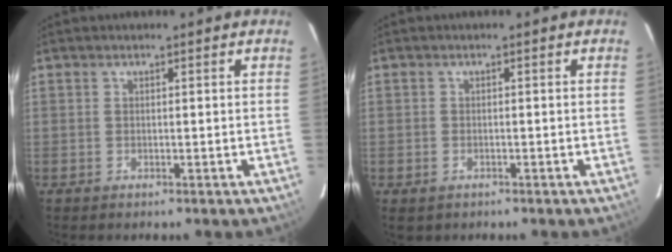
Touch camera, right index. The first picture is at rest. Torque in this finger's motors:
{"motor_torque": [0.09, -0.23, -0.05, -0.04]}